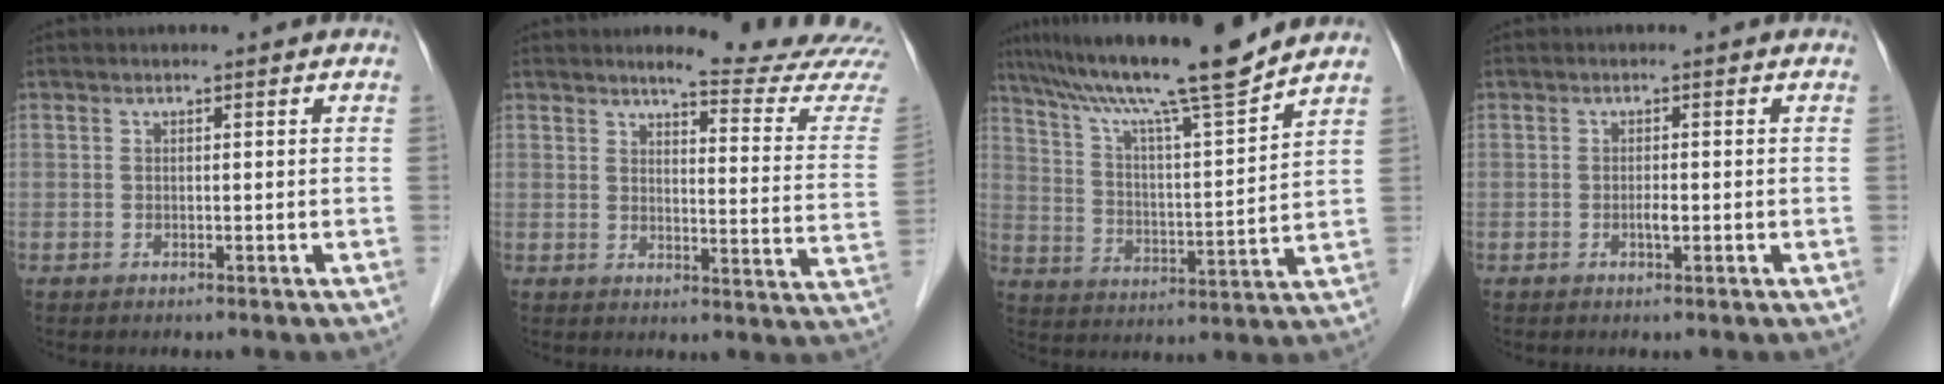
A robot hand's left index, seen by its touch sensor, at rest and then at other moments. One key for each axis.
{"total": 14.3, "fx": 13.8, "fy": -1.1, "fz": 3.6, "tx": -0.042, "ty": -0.122, "tz": 0.142}
{"total": 16.0, "fx": 13.4, "fy": -1.1, "fz": 8.7, "tx": -0.150, "ty": -0.005, "tz": 0.217}
{"total": 1.2, "fx": -0.8, "fy": 0.1, "fz": 0.9, "tx": -0.021, "ty": -0.006, "tz": -0.012}